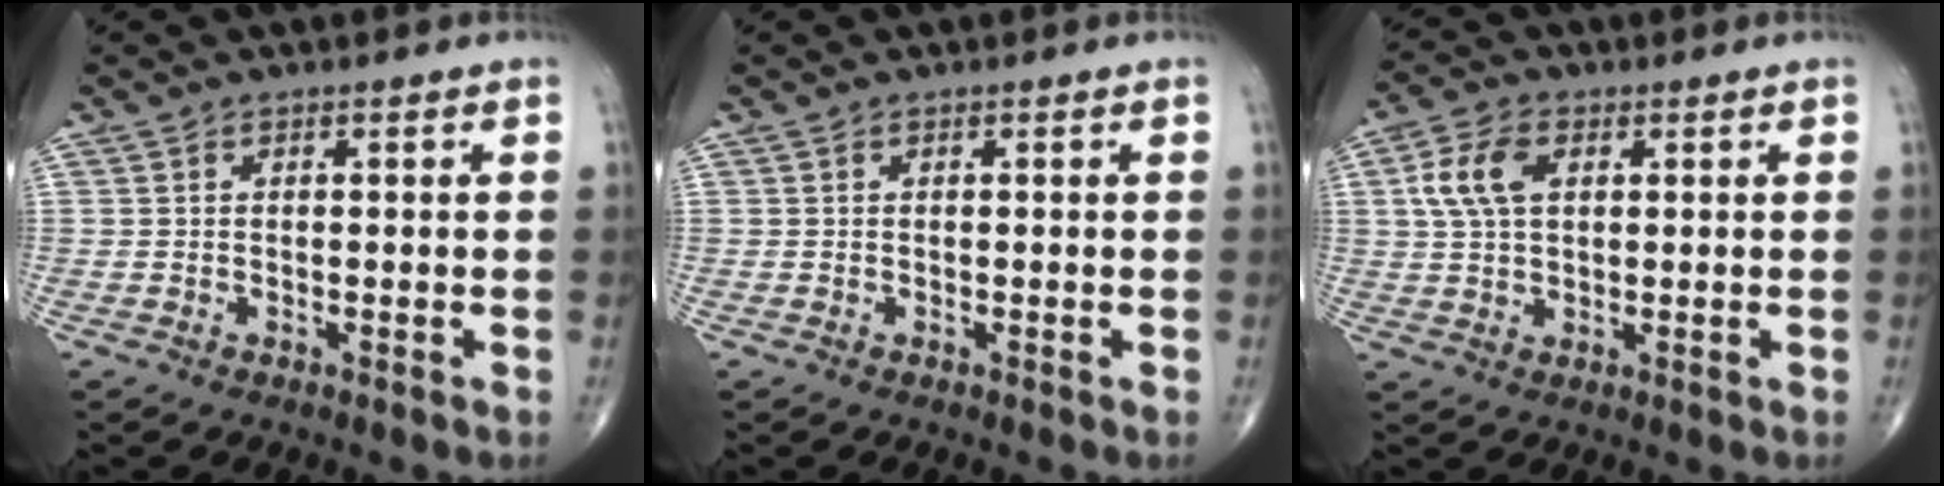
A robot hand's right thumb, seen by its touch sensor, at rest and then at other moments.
{"total": 0.0}
{"total": 7.5, "force": [2.0, 4.7, 5.6], "torque": [-0.112, 0.008, 0.037]}